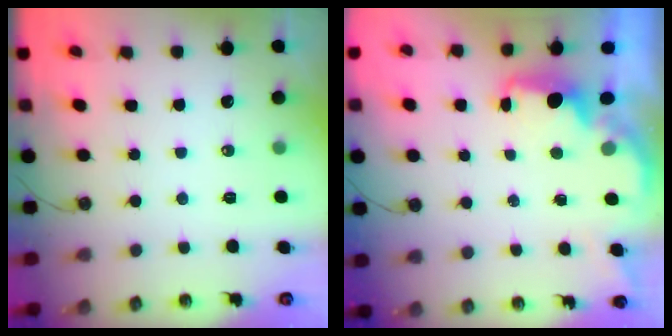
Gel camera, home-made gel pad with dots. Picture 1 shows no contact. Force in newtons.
{"total": 2.1, "press": 1.9, "slide": 0.8}